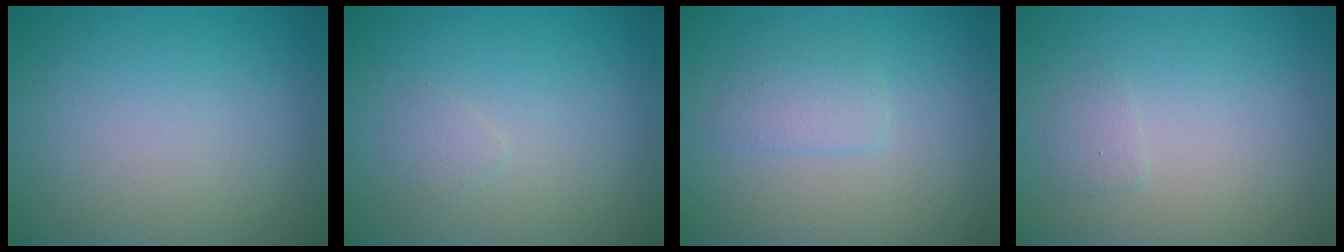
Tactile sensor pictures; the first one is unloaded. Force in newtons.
{"total": 0.8, "press": 0.8, "slide": 0.1}
{"total": 1.6, "press": 1.6, "slide": 0.0}
{"total": 0.8, "press": 0.8, "slide": 0.0}